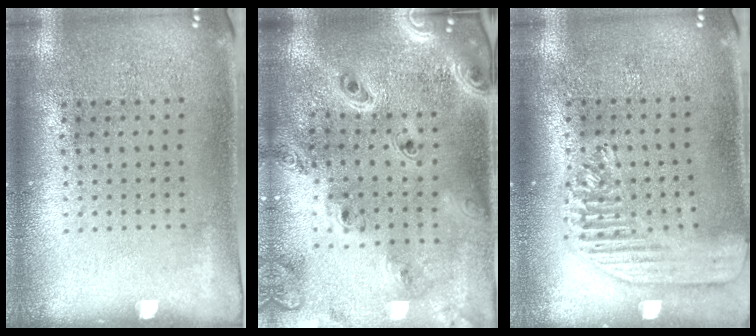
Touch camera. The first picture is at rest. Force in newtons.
{"total": 2.6, "press": 2.3, "slide": 1.2}
{"total": 1.7, "press": 1.5, "slide": 0.7}